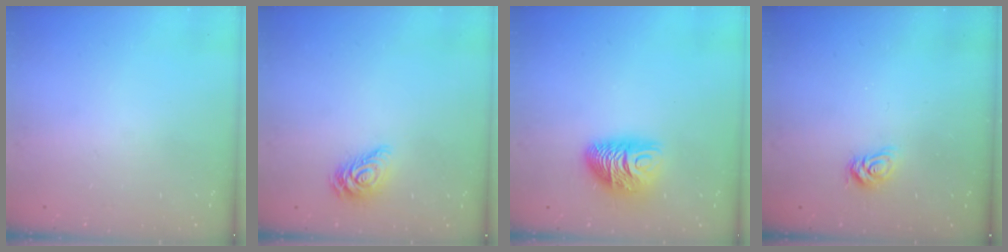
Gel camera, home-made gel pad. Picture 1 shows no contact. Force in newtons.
{"total": 9.4, "press": 9.4, "slide": 0.6}
{"total": 9.1, "press": 9.1, "slide": 0.9}
{"total": 5.7, "press": 5.7, "slide": 0.6}